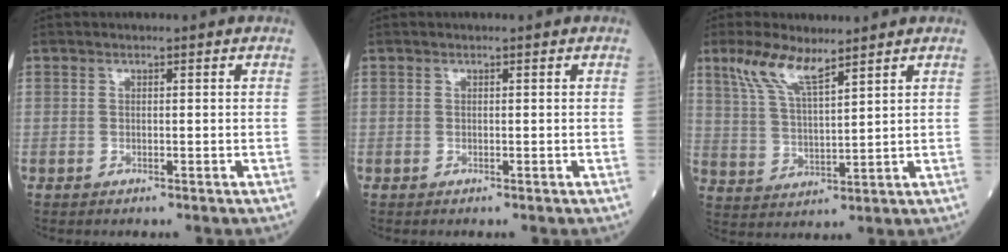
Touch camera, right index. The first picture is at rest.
{"total": 0.0}
{"total": 7.7, "force": [5.4, 1.3, 5.3], "torque": [-0.120, 0.005, 0.114]}